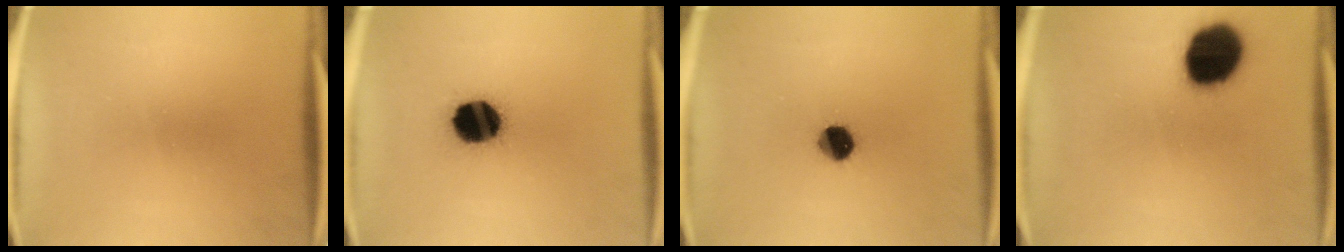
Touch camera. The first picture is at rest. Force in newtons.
{"total": 15.3}
{"total": 6.7}
{"total": 17.9}